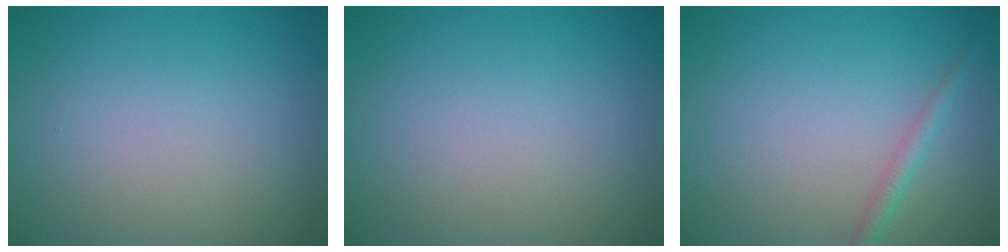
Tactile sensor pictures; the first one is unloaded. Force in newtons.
{"total": 0.0}
{"total": 1.4, "press": 1.4, "slide": 0.0}